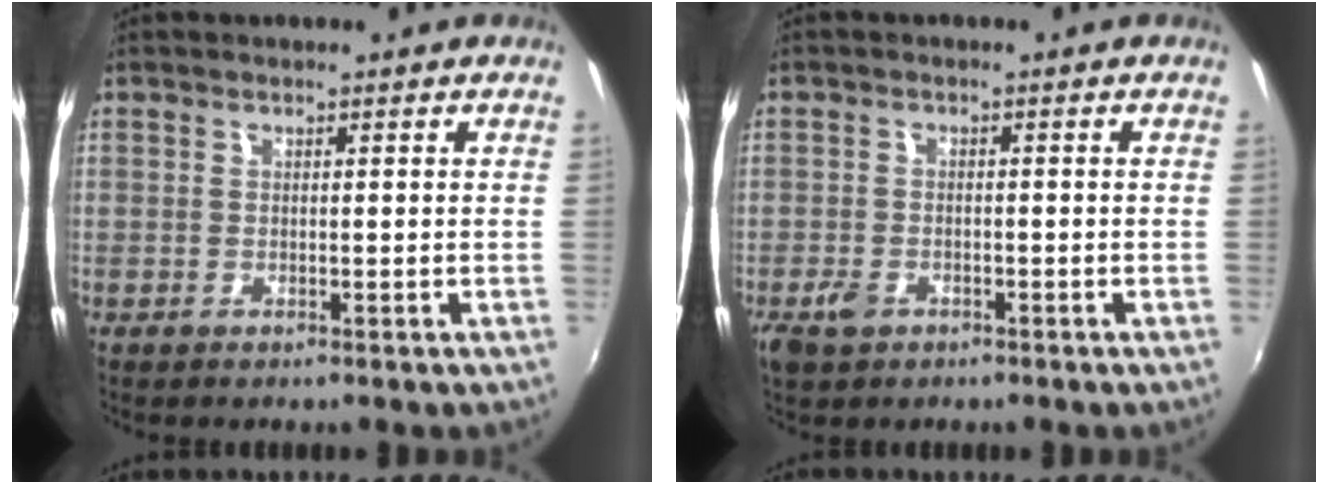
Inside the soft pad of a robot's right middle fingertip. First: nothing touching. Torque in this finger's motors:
{"motor_torque": [0.62, -0.38, 0.04, 0.05]}